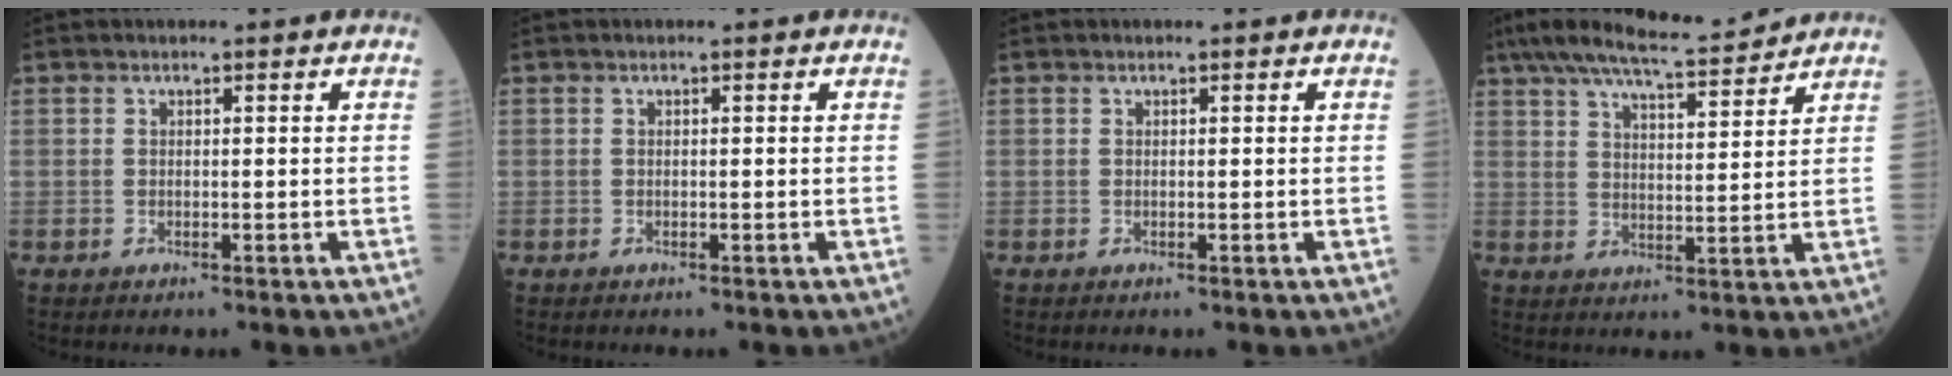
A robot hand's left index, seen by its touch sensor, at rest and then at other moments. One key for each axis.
{"total": 0.0}
{"total": 0.0}
{"total": 12.5, "fx": 11.2, "fy": 1.1, "fz": 5.4, "tx": -0.100, "ty": 0.015, "tz": 0.177}